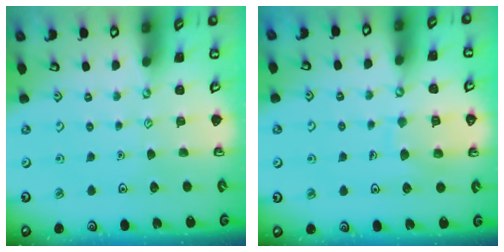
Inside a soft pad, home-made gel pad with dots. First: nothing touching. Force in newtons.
{"total": 8.2, "press": 8.1, "slide": 0.8}